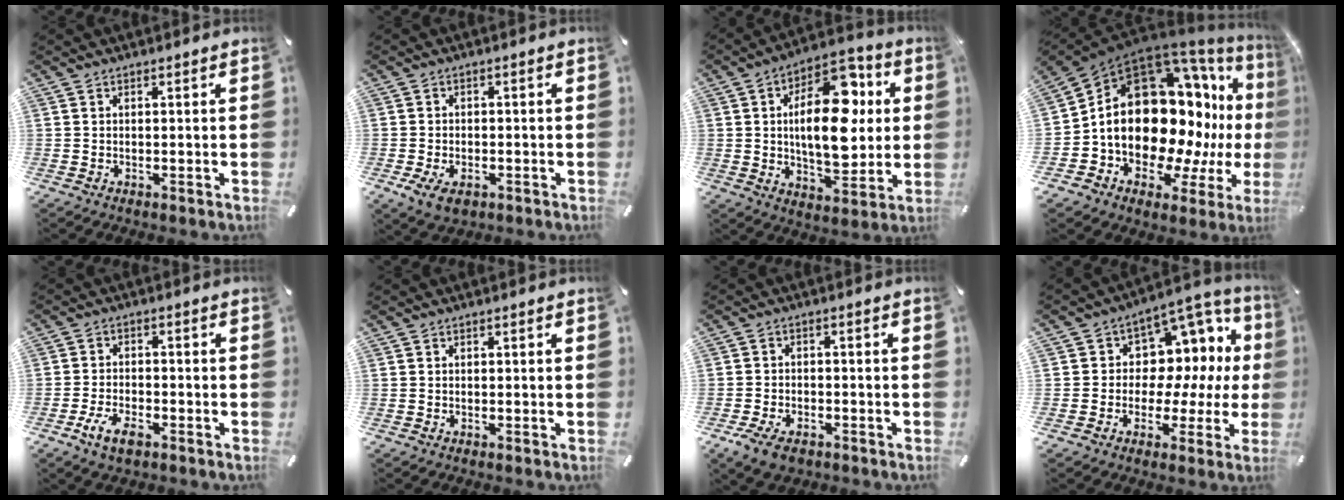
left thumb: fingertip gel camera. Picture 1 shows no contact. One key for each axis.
{"total": 4.1, "fx": -1.9, "fy": 2.7, "fz": 2.4, "tx": -0.051, "ty": 0.006, "tz": -0.037}
{"total": 20.2, "fx": 3.6, "fy": 10.9, "fz": 16.6, "tx": -0.264, "ty": -0.009, "tz": 0.054}
{"total": 24.8, "fx": 2.0, "fy": 16.7, "fz": 18.3, "tx": -0.303, "ty": -0.060, "tz": 0.066}
{"total": 5.9, "fx": -3.2, "fy": 3.1, "fz": 3.9, "tx": -0.086, "ty": 0.013, "tz": -0.063}
{"total": 0.0}
{"total": 4.9, "fx": -3.1, "fy": 3.1, "fz": 2.4, "tx": -0.057, "ty": 0.013, "tz": -0.060}
{"total": 10.2, "fx": 1.6, "fy": 8.9, "fz": 4.7, "tx": -0.061, "ty": -0.030, "tz": 0.038}